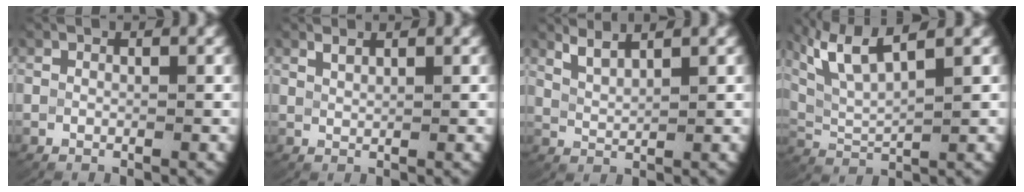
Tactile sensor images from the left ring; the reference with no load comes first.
{"total": 1.1, "force": [1.0, -0.2, 0.3], "torque": [-0.007, 0.000, 0.024]}
{"total": 2.5, "force": [2.0, 0.7, 1.3], "torque": [-0.040, -0.005, 0.042]}
{"total": 5.5, "force": [3.0, 2.3, 4.0], "torque": [-0.097, -0.004, 0.060]}